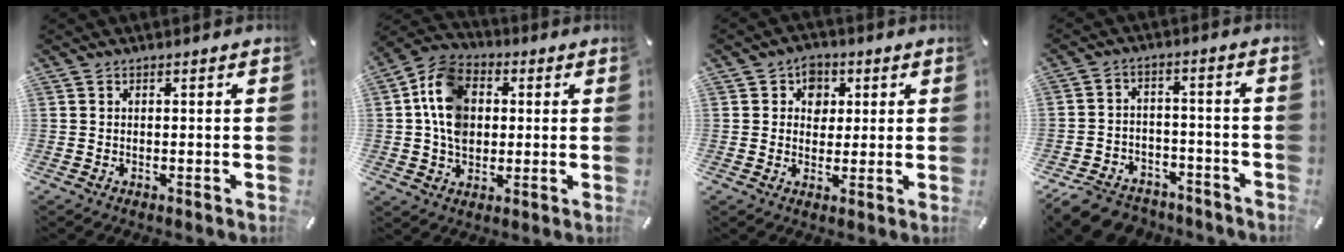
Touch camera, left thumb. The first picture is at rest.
{"total": 11.9, "force": [0.9, 9.7, 6.8], "torque": [-0.148, 0.017, 0.019]}
{"total": 5.5, "force": [1.2, 5.0, 1.9], "torque": [-0.011, 0.001, 0.014]}
{"total": 8.8, "force": [-6.9, 4.7, 2.7], "torque": [-0.049, 0.041, -0.128]}